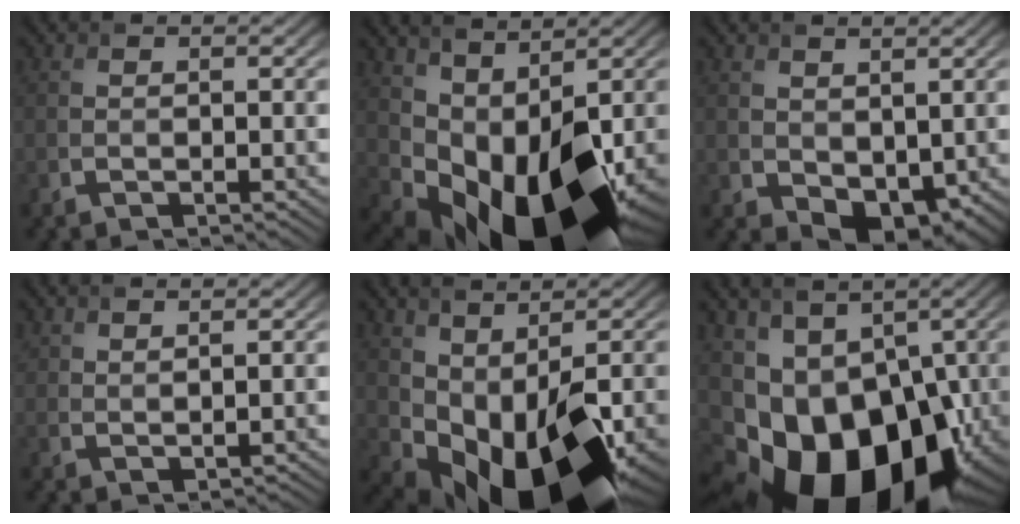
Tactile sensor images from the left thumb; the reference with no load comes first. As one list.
[{"total": 14.5, "force": [-0.1, 8.5, 11.8], "torque": [-0.205, -0.029, 0.028]}, {"total": 4.6, "force": [0.7, 3.3, 3.1], "torque": [-0.056, -0.014, 0.018]}, {"total": 2.2, "force": [2.1, 0.2, 0.4], "torque": [-0.005, -0.002, 0.043]}, {"total": 13.4, "force": [-1.5, 7.2, 11.2], "torque": [-0.197, -0.025, -0.003]}, {"total": 18.6, "force": [-5.4, 12.6, 12.6], "torque": [-0.231, -0.031, -0.068]}]